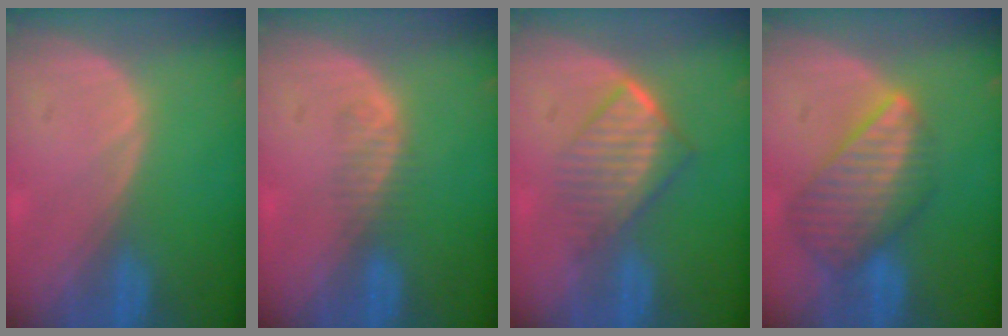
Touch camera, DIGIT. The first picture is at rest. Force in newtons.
{"total": 1.9, "press": 1.6, "slide": 1.0}
{"total": 6.8, "press": 5.9, "slide": 3.4}
{"total": 8.7, "press": 7.6, "slide": 4.4}